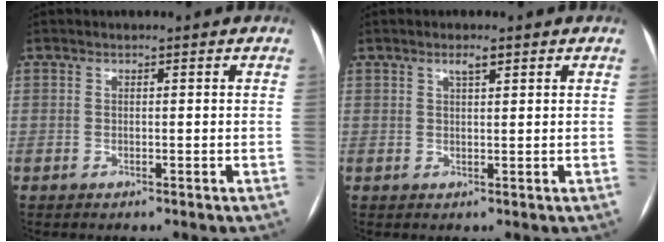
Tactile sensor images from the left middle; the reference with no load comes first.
{"total": 1.7, "force": [1.1, 0.3, 1.3], "torque": [-0.027, 0.002, 0.020]}